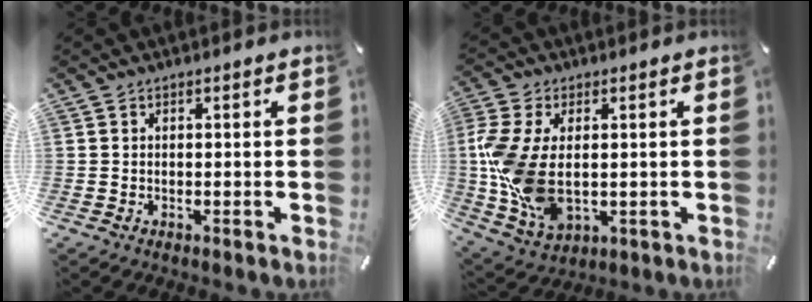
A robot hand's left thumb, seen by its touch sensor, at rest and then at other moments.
{"total": 12.9, "force": [0.2, 8.1, 10.0], "torque": [-0.242, -0.010, 0.007]}